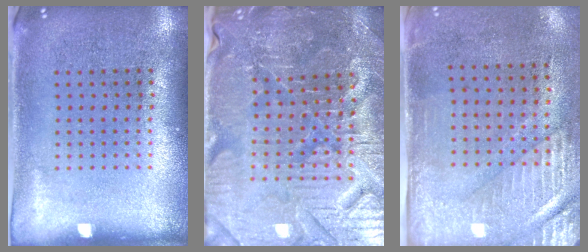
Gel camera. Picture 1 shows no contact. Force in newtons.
{"total": 4.5, "press": 4.4, "slide": 1.0}
{"total": 2.8, "press": 2.4, "slide": 1.4}